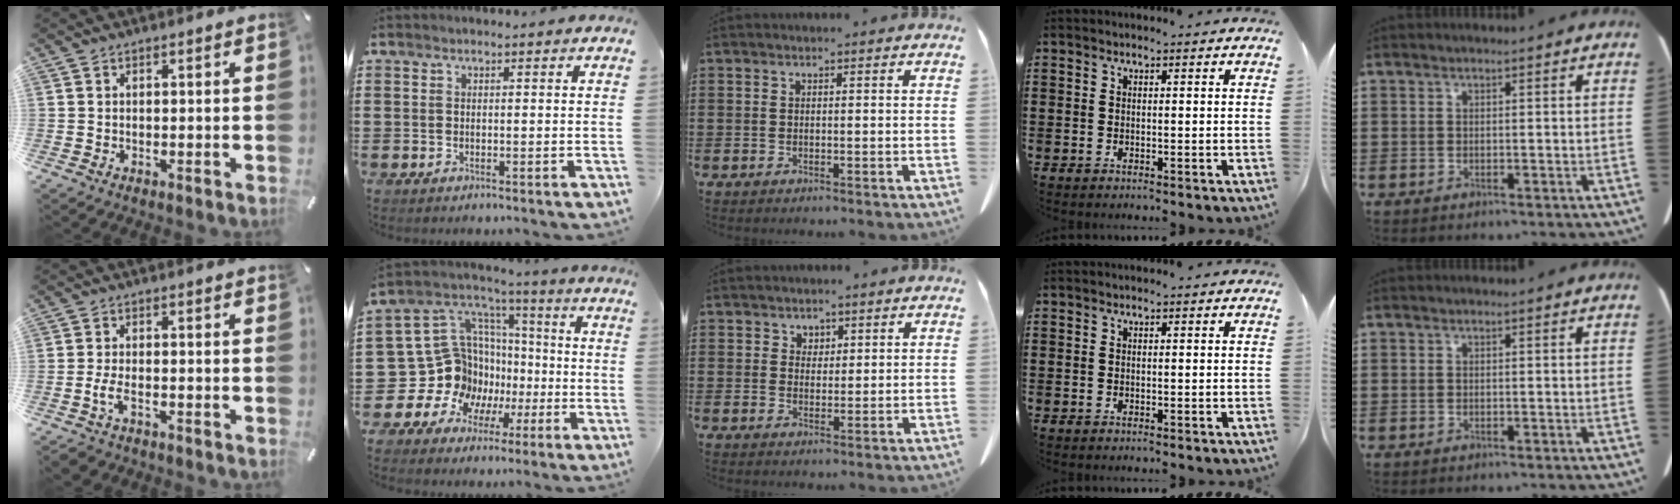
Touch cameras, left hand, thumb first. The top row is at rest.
{"thumb": {"total": 4.3, "force": [-2.2, 1.8, 3.2], "torque": [-0.071, 0.004, -0.044]}, "index": {"total": 15.6, "force": [-3.1, 14.5, 5.0], "torque": [-0.171, -0.026, -0.020]}, "middle": {"total": 2.3, "force": [1.8, 1.4, 0.2], "torque": [-0.002, 0.003, 0.032]}}